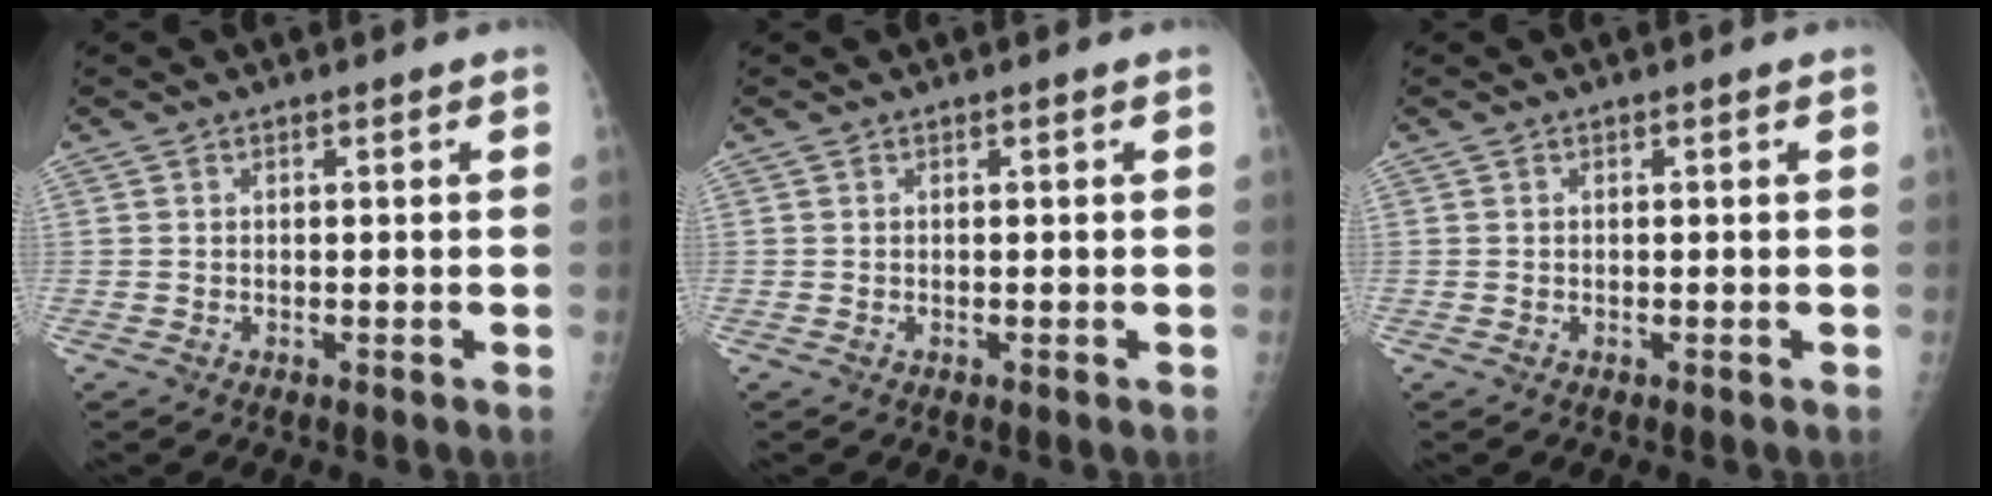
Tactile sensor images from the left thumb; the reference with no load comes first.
{"total": 0.0}
{"total": 0.0}